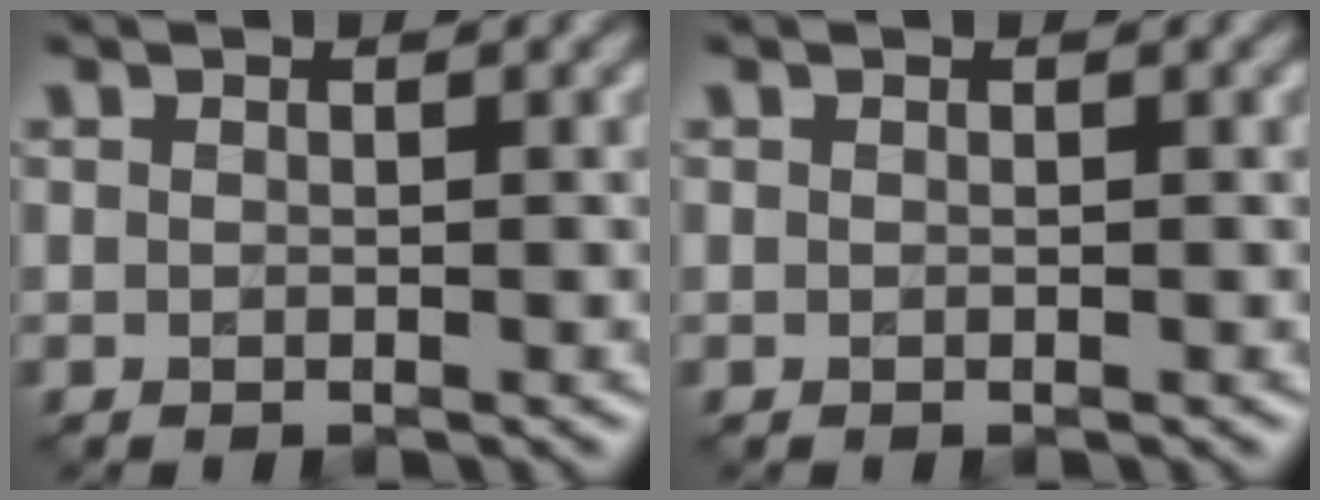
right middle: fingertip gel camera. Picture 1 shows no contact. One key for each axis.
{"total": 0.0}